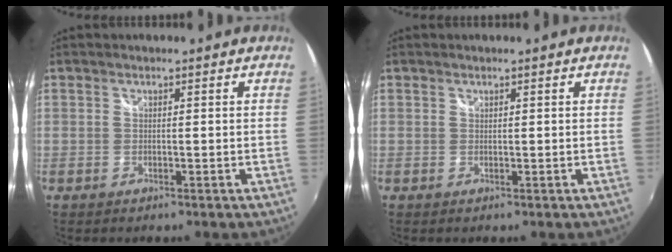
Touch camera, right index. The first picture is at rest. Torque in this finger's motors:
{"motor_torque": [-0.14, -0.09, -0.02, 0.00]}